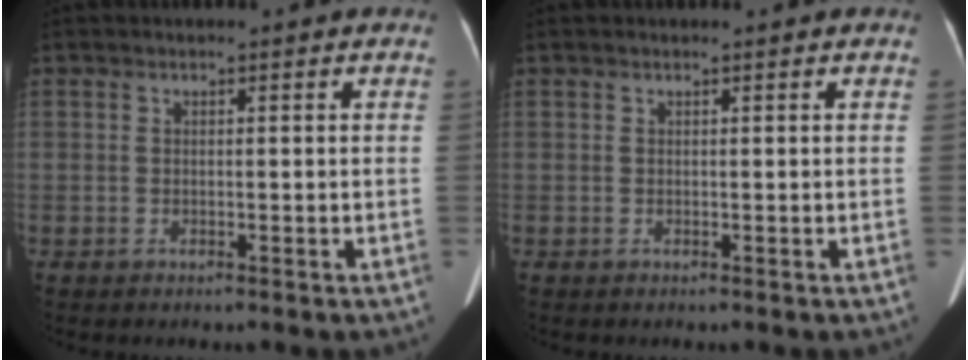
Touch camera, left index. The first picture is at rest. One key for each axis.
{"total": 0.0}